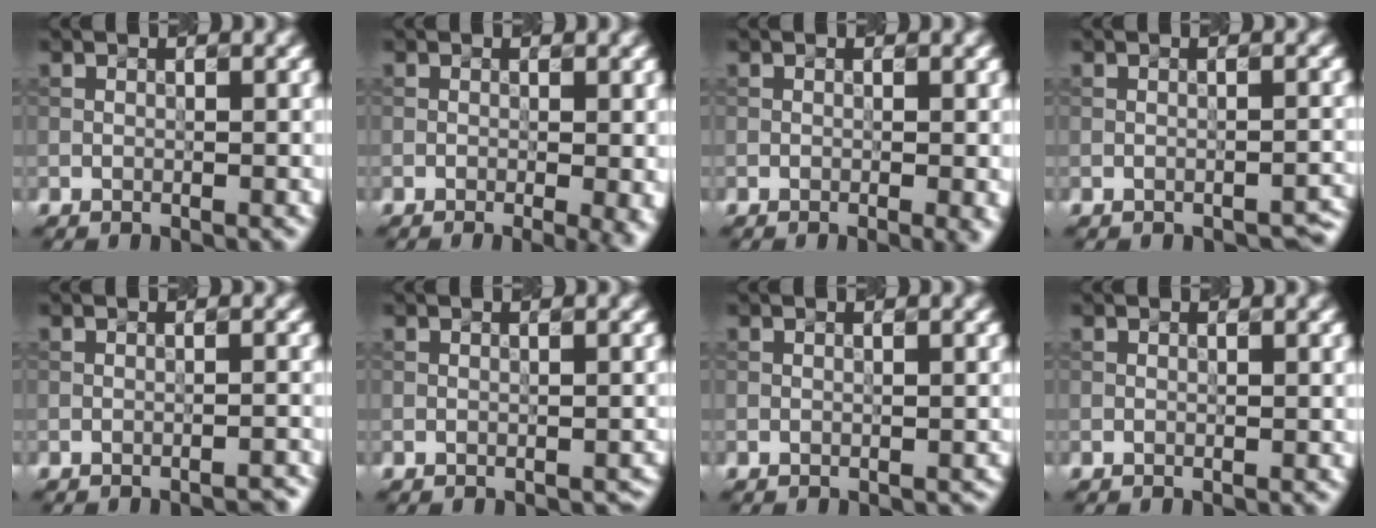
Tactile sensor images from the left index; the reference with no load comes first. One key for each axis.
{"total": 4.7, "fx": -1.0, "fy": 1.7, "fz": 4.2, "tx": -0.038, "ty": -0.005, "tz": -0.003}
{"total": 2.0, "fx": -0.5, "fy": 0.5, "fz": 1.9, "tx": -0.016, "ty": 0.001, "tz": -0.005}
{"total": 1.6, "fx": -1.5, "fy": 0.3, "fz": 0.5, "tx": 0.001, "ty": 0.009, "tz": -0.020}
{"total": 1.9, "fx": -1.7, "fy": 0.4, "fz": 0.9, "tx": -0.001, "ty": 0.016, "tz": -0.027}
{"total": 0.5, "fx": -0.3, "fy": 0.3, "fz": 0.3, "tx": 0.003, "ty": 0.002, "tz": 0.001}
{"total": 0.0}
{"total": 0.0}